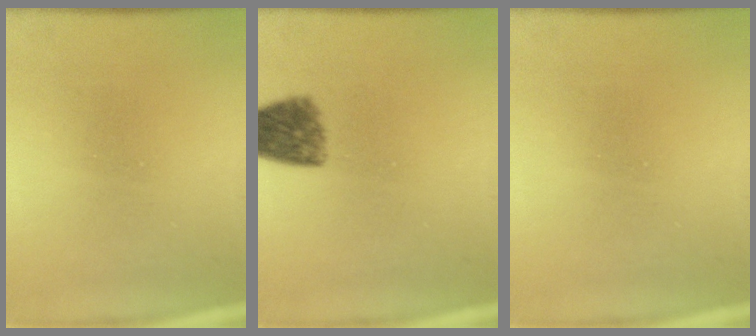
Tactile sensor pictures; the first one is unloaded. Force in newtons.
{"total": 6.2}
{"total": 0.0}